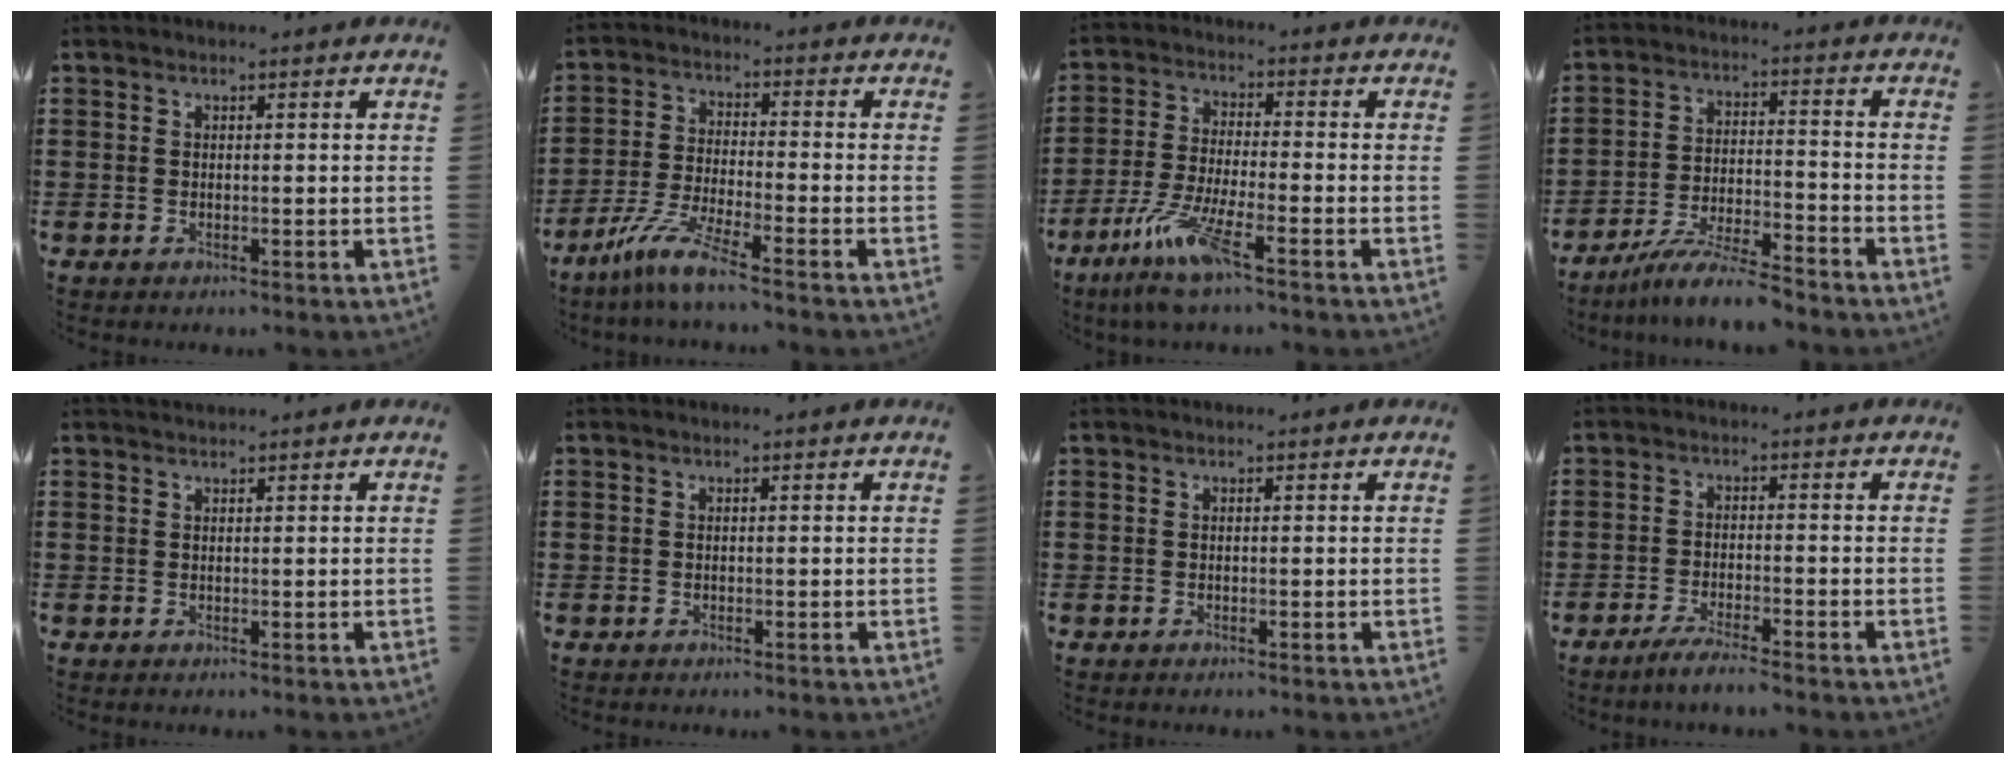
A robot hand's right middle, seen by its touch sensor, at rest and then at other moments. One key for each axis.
{"total": 7.5, "fx": -5.8, "fy": -0.1, "fz": 4.8, "tx": -0.109, "ty": -0.021, "tz": -0.114}
{"total": 8.4, "fx": -5.6, "fy": 0.7, "fz": 6.3, "tx": -0.137, "ty": -0.016, "tz": -0.109}
{"total": 7.5, "fx": -6.9, "fy": 0.0, "fz": 3.0, "tx": -0.061, "ty": -0.003, "tz": -0.131}
{"total": 0.8, "fx": 0.8, "fy": 0.1, "fz": 0.0, "tx": -0.001, "ty": 0.000, "tz": 0.016}
{"total": 0.0}
{"total": 0.0}
{"total": 3.1, "fx": -2.6, "fy": -0.2, "fz": 1.6, "tx": -0.033, "ty": -0.004, "tz": -0.049}